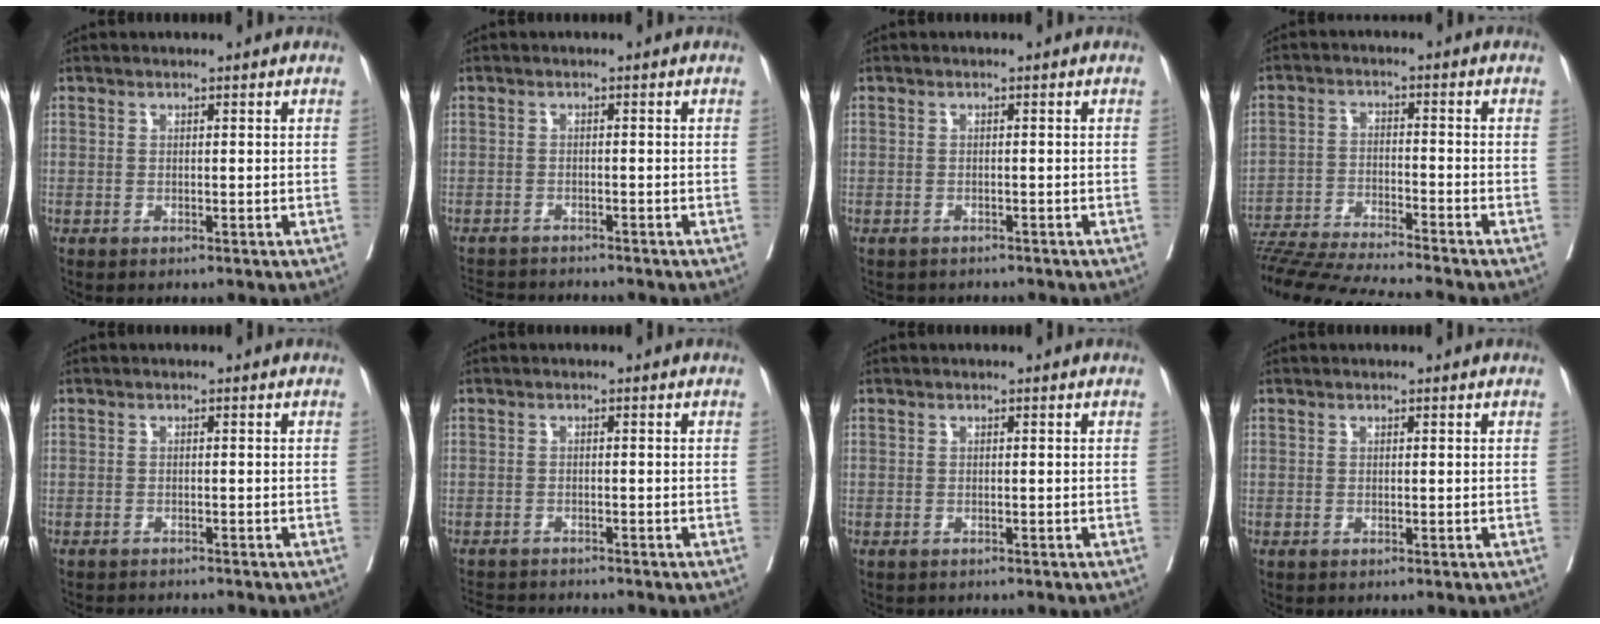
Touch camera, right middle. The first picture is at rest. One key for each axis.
{"total": 5.7, "fx": -5.6, "fy": 0.3, "fz": 0.9, "tx": -0.008, "ty": -0.009, "tz": -0.089}
{"total": 3.5, "fx": -3.2, "fy": 1.2, "fz": 0.6, "tx": -0.007, "ty": -0.002, "tz": -0.042}
{"total": 12.9, "fx": -11.9, "fy": -1.8, "fz": 4.6, "tx": -0.059, "ty": -0.019, "tz": -0.202}
{"total": 3.4, "fx": -3.4, "fy": 0.1, "fz": 0.5, "tx": -0.002, "ty": -0.009, "tz": -0.049}
{"total": 4.9, "fx": -4.9, "fy": 0.3, "fz": 0.7, "tx": -0.004, "ty": -0.013, "tz": -0.079}
{"total": 0.8, "fx": -0.7, "fy": 0.3, "fz": 0.1, "tx": -0.006, "ty": -0.001, "tz": -0.012}
{"total": 0.0}